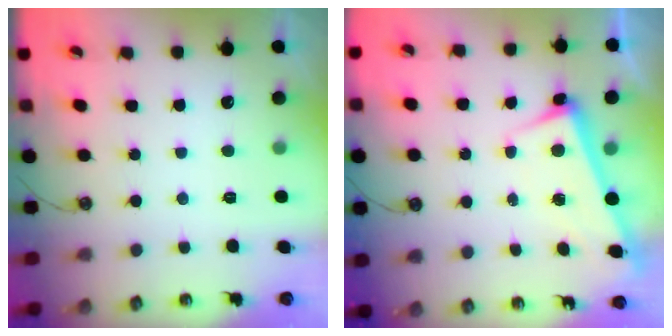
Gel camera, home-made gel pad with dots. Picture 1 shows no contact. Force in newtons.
{"total": 2.7, "press": 2.6, "slide": 0.7}